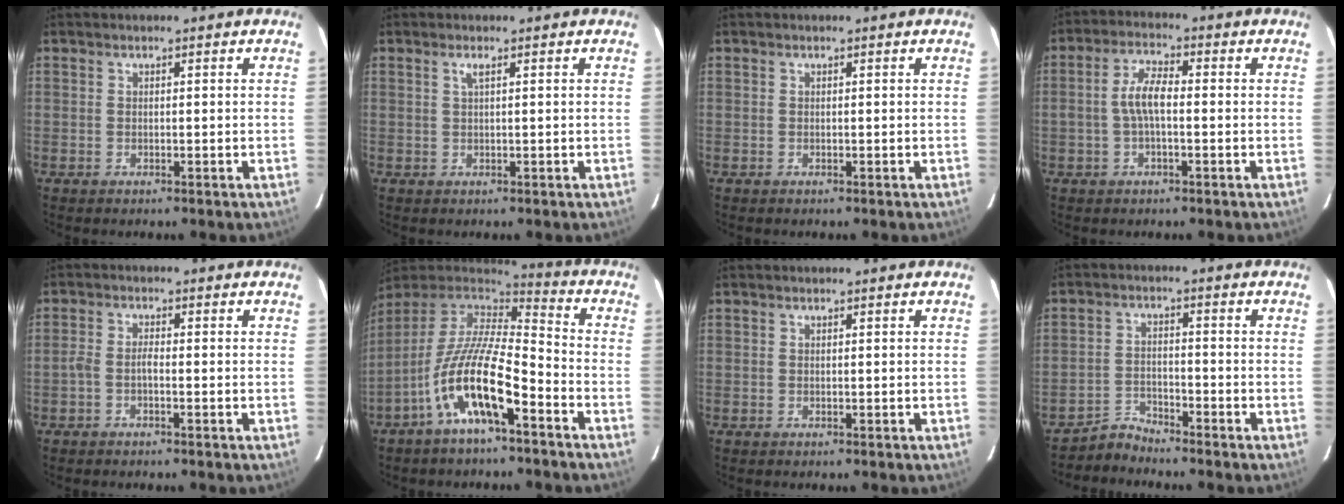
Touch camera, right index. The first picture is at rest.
{"total": 1.1, "force": [0.4, -0.2, 1.0], "torque": [-0.018, 0.002, 0.007]}
{"total": 0.0}
{"total": 5.1, "force": [-0.7, 1.8, 4.8], "torque": [-0.100, 0.014, -0.014]}
{"total": 1.9, "force": [-1.2, 0.4, 1.5], "torque": [-0.038, 0.007, -0.028]}
{"total": 15.9, "force": [-7.9, 4.4, 13.0], "torque": [-0.251, -0.011, -0.153]}
{"total": 0.0}
{"total": 3.8, "force": [-3.8, 0.4, -0.7], "torque": [0.009, 0.011, -0.071]}